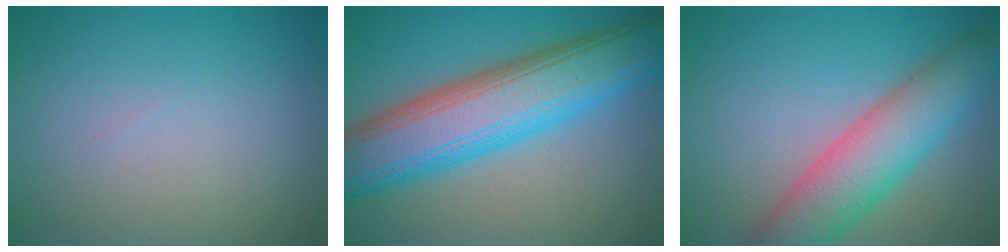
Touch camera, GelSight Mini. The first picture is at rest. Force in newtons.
{"total": 11.2, "press": 11.2, "slide": 0.2}
{"total": 7.7, "press": 7.7, "slide": 0.3}